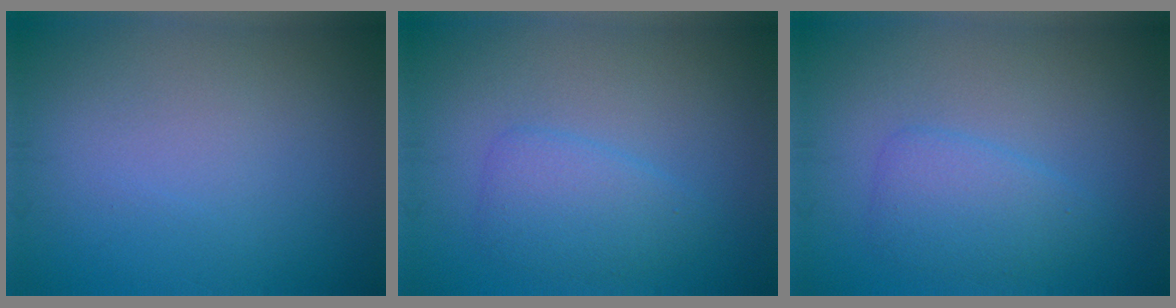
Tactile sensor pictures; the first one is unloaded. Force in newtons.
{"total": 2.6, "press": 2.6, "slide": 0.1}
{"total": 2.6, "press": 2.6, "slide": 0.1}